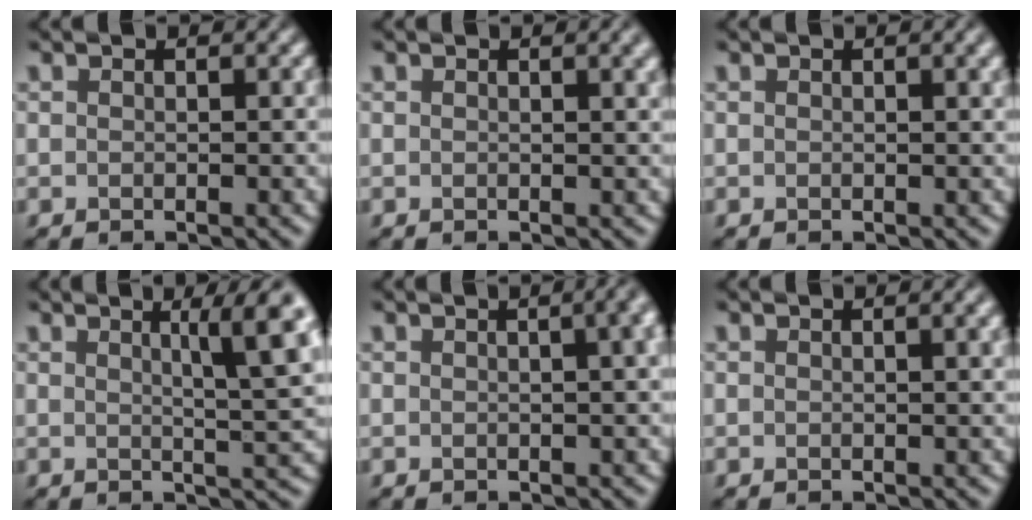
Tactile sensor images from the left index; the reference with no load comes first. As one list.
[{"total": 2.2, "force": [1.0, 0.8, 1.8], "torque": [-0.011, 0.006, 0.010]}, {"total": 1.7, "force": [0.7, 0.5, 1.4], "torque": [-0.012, 0.005, 0.009]}, {"total": 6.9, "force": [2.3, 1.3, 6.4], "torque": [-0.068, 0.009, 0.034]}, {"total": 7.1, "force": [2.0, 3.6, 5.8], "torque": [-0.012, 0.045, -0.012]}, {"total": 2.3, "force": [0.8, 0.7, 2.0], "torque": [-0.016, 0.006, 0.008]}]